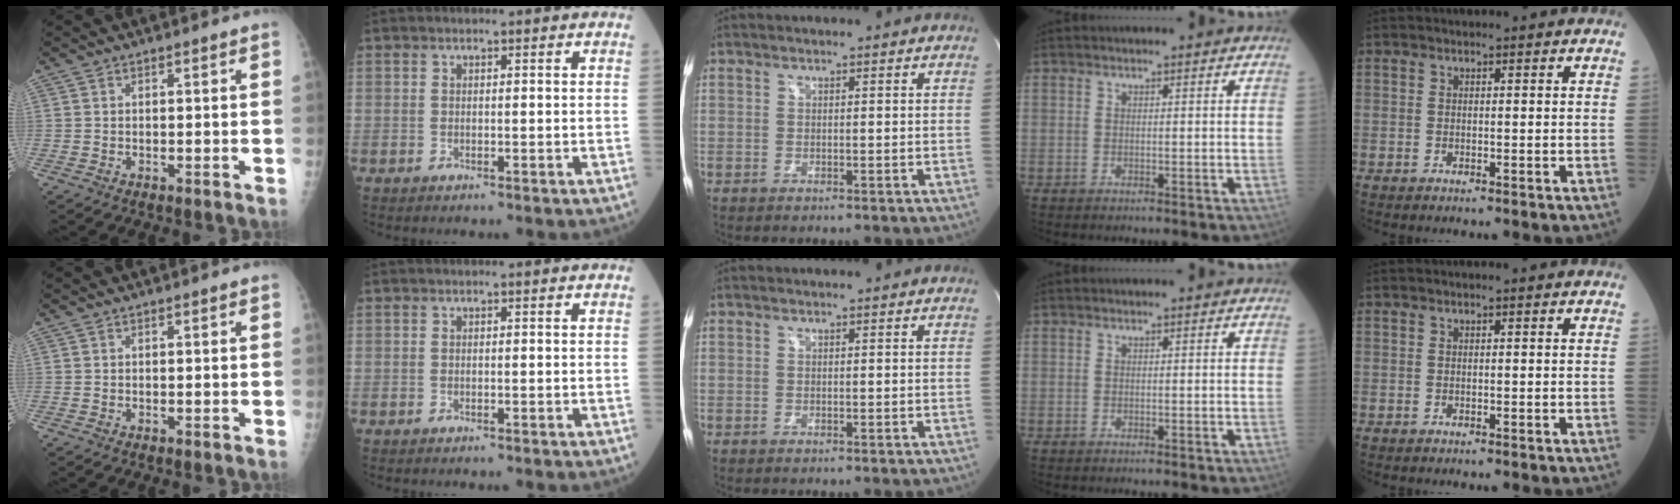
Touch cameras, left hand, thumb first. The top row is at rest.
{}